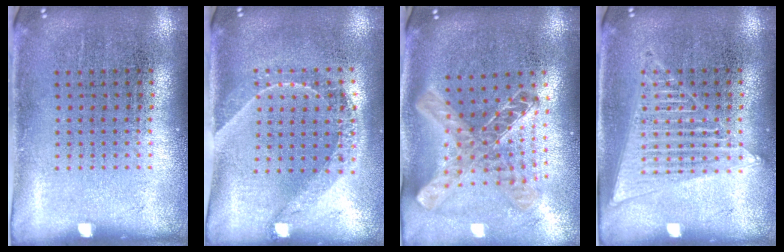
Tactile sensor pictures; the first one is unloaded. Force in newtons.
{"total": 1.6, "press": 1.3, "slide": 0.9}
{"total": 1.5, "press": 1.3, "slide": 0.6}
{"total": 1.4, "press": 1.4, "slide": 0.1}